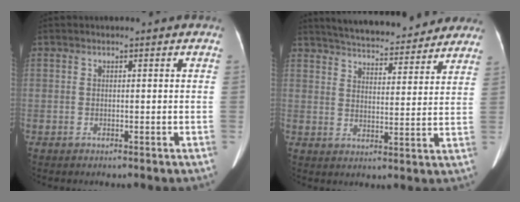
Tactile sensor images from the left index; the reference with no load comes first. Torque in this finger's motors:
{"motor_torque": [0.62, -1.00, 0.21, 0.05]}